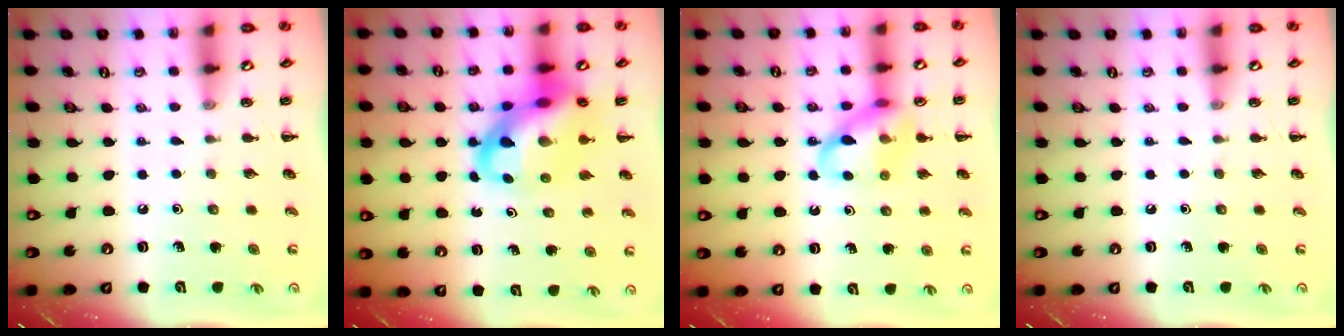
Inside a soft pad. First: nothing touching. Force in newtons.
{"total": 16.7, "press": 16.1, "slide": 4.4}
{"total": 12.5, "press": 12.4, "slide": 1.8}
{"total": 0.0}